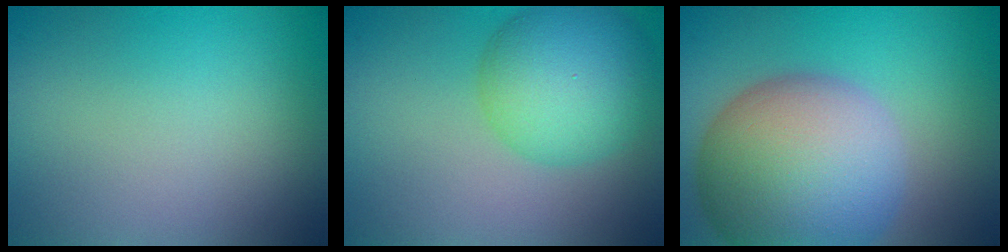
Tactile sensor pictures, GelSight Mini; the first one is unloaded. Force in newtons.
{"total": 8.0, "press": 8.0, "slide": 0.3}
{"total": 14.8, "press": 14.8, "slide": 0.9}